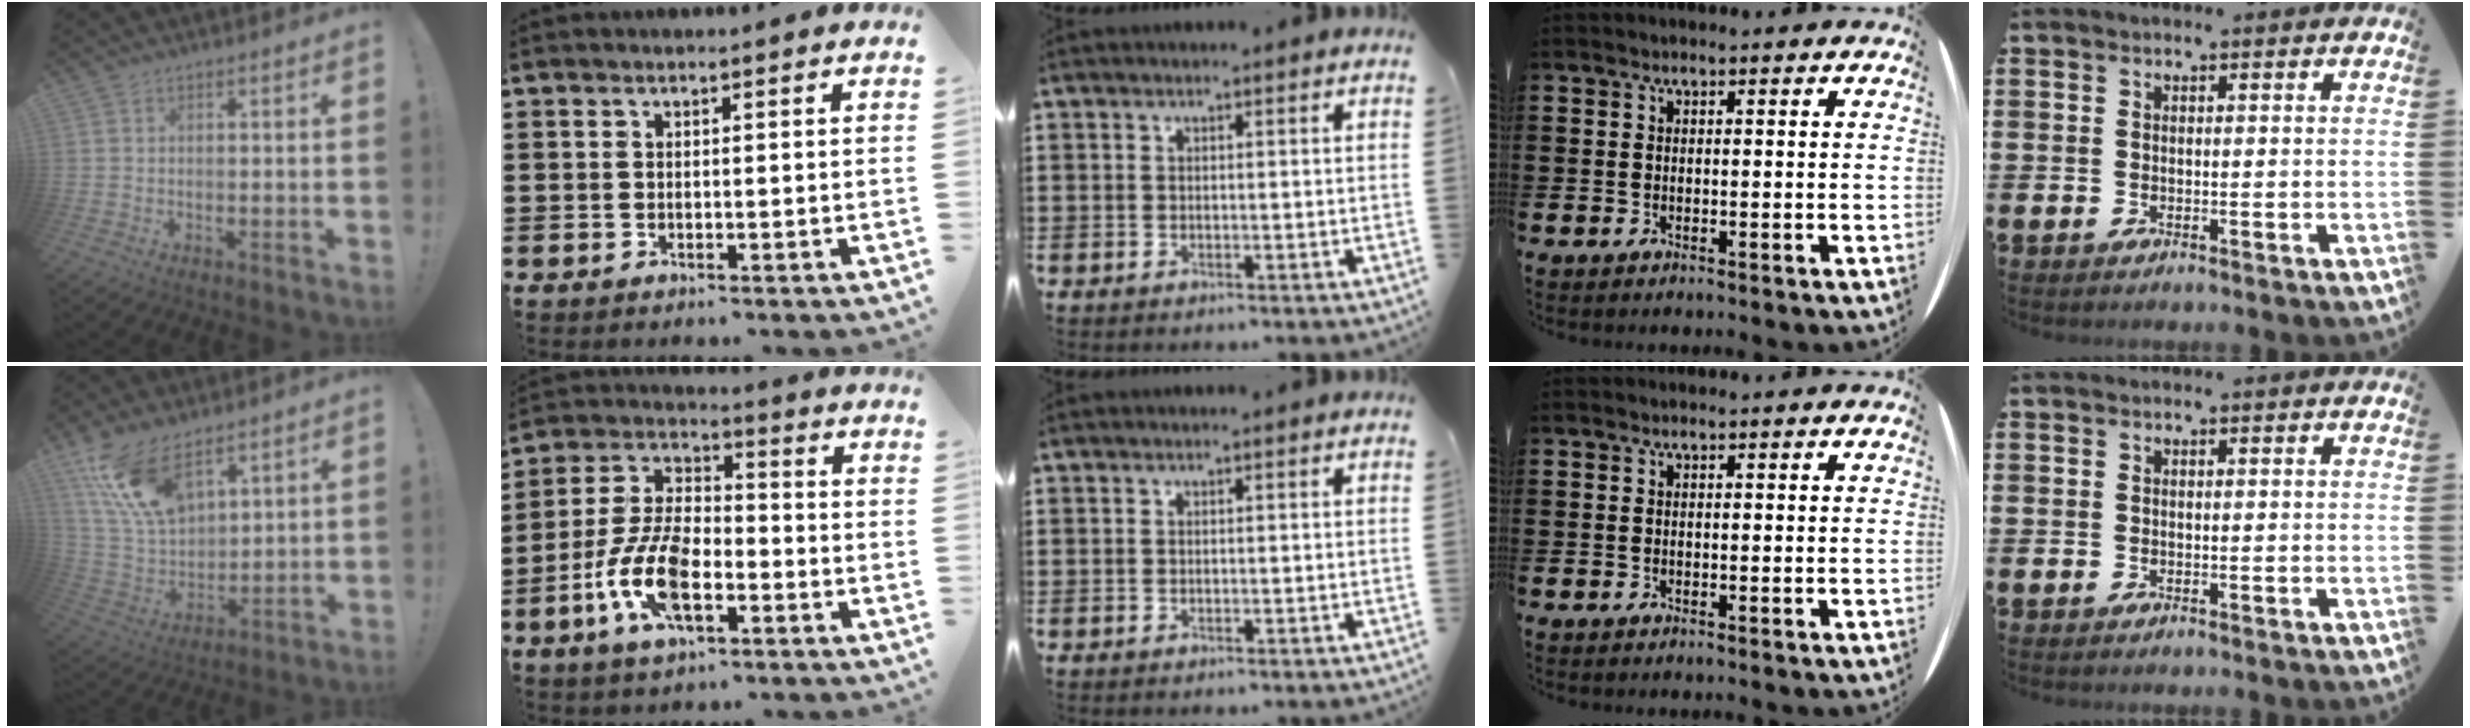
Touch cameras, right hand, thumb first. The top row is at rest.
{"thumb": {"total": 16.4, "force": [10.4, 8.0, 9.7], "torque": [-0.218, -0.055, 0.200]}, "index": {"total": 10.8, "force": [-4.1, 5.2, 8.5], "torque": [-0.210, -0.004, -0.083]}}